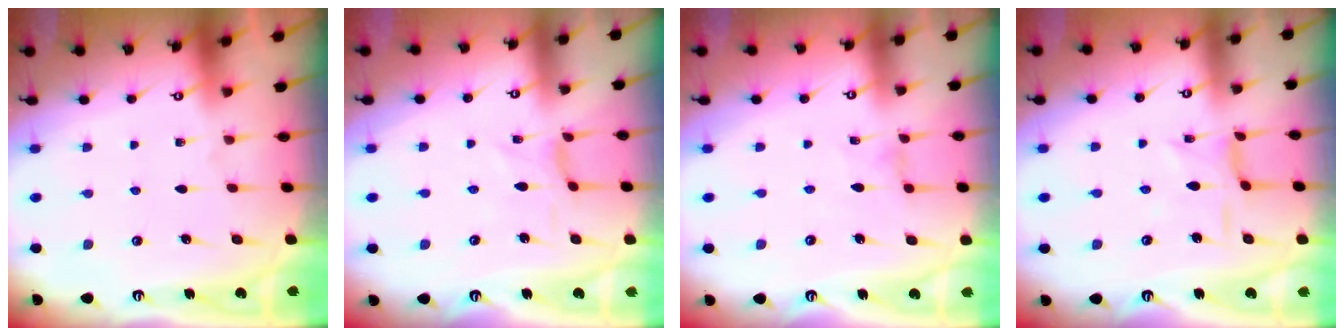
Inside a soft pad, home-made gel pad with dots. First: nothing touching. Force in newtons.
{"total": 0.0}
{"total": 0.0}
{"total": 2.3, "press": 2.3, "slide": 0.2}